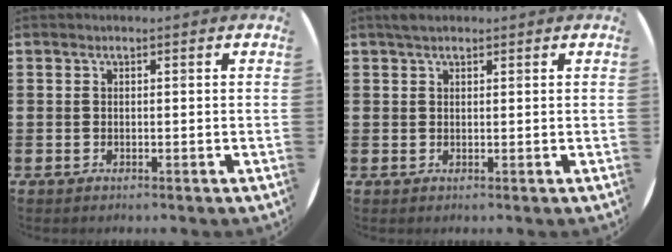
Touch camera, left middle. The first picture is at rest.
{"total": 1.4, "force": [1.2, 0.7, 0.4], "torque": [-0.002, 0.002, 0.020]}